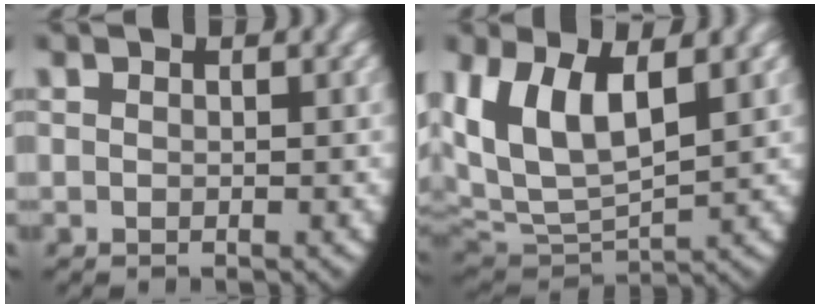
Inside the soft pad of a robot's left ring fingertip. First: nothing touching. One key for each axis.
{"total": 10.5, "fx": 2.7, "fy": 7.7, "fz": 6.6, "tx": -0.176, "ty": -0.011, "tz": 0.051}